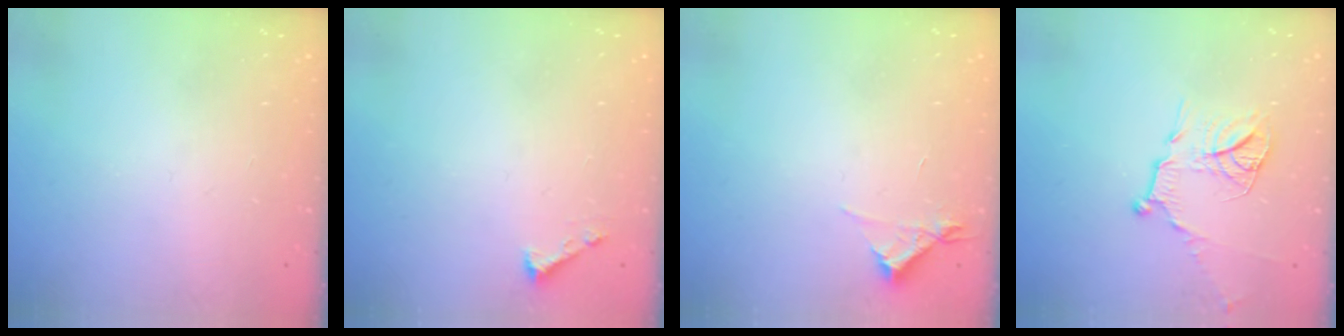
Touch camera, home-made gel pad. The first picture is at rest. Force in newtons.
{"total": 1.6, "press": 1.6, "slide": 0.1}
{"total": 5.0, "press": 4.9, "slide": 0.7}
{"total": 14.1, "press": 14.1, "slide": 1.4}